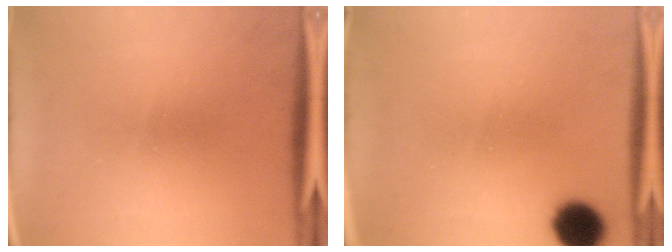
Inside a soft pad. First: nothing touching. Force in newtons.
{"total": 8.7}